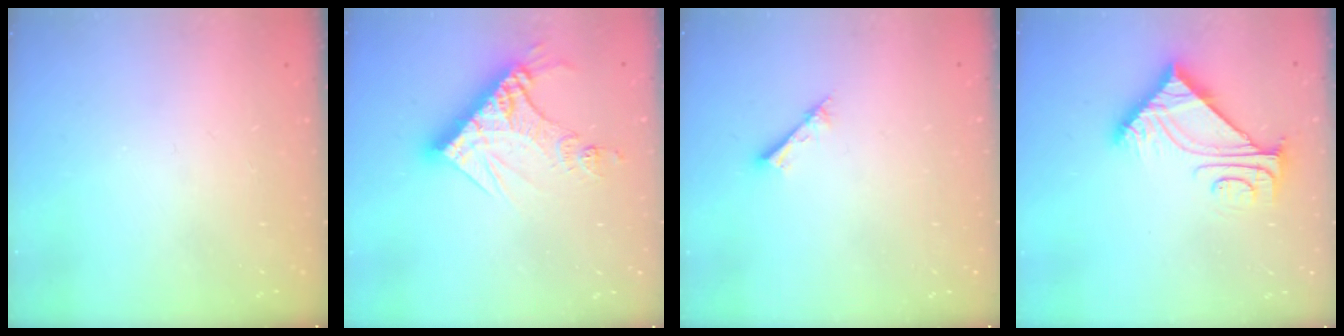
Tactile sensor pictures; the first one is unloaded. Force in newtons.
{"total": 14.5, "press": 14.4, "slide": 1.8}
{"total": 1.2, "press": 1.2, "slide": 0.1}
{"total": 8.8, "press": 8.7, "slide": 0.9}